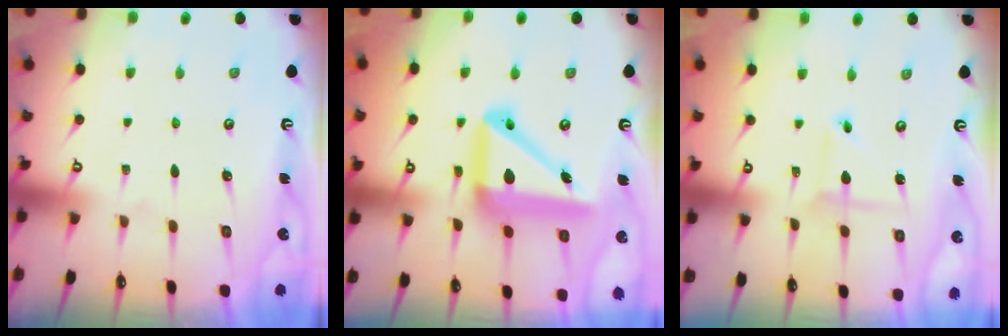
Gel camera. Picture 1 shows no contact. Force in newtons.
{"total": 17.9, "press": 17.7, "slide": 2.7}
{"total": 2.8, "press": 2.8, "slide": 0.3}